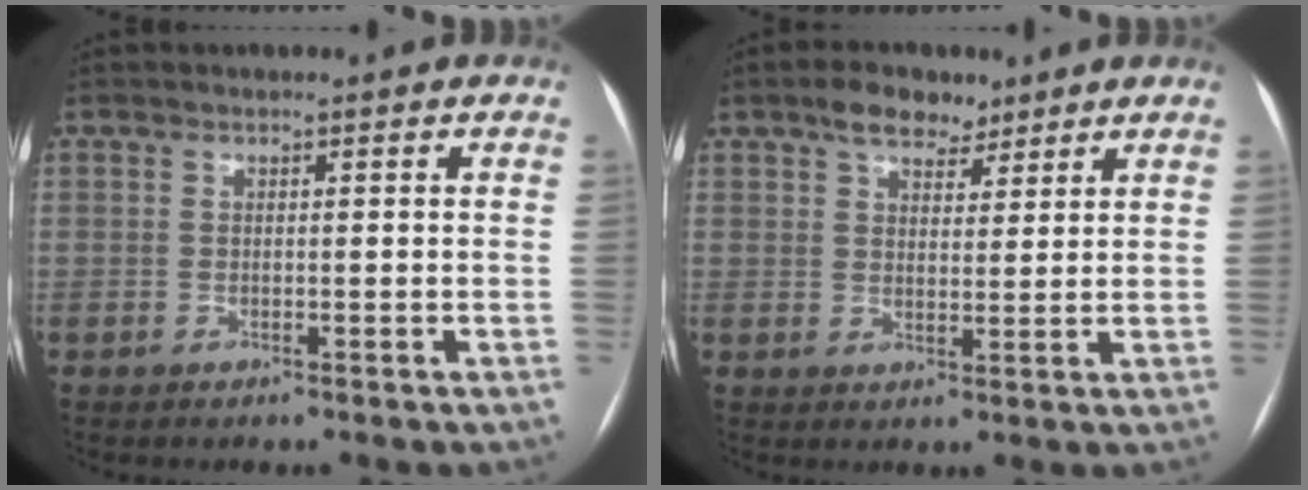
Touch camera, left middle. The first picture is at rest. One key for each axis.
{"total": 5.8, "fx": 4.2, "fy": 3.0, "fz": 2.7, "tx": -0.041, "ty": 0.014, "tz": 0.070}